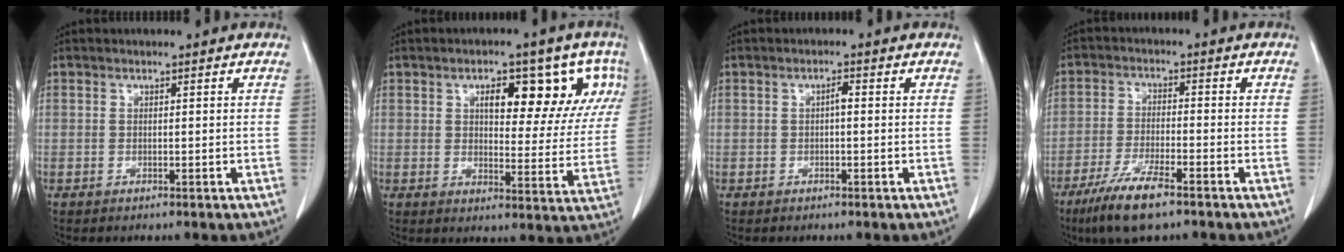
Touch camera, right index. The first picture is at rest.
{"total": 12.3, "force": [5.7, 5.4, 9.4], "torque": [-0.101, 0.013, 0.074]}
{"total": 1.2, "force": [-0.1, 0.3, 1.1], "torque": [-0.019, 0.003, -0.001]}
{"total": 8.5, "force": [-5.8, 1.2, 6.1], "torque": [-0.123, -0.019, -0.104]}